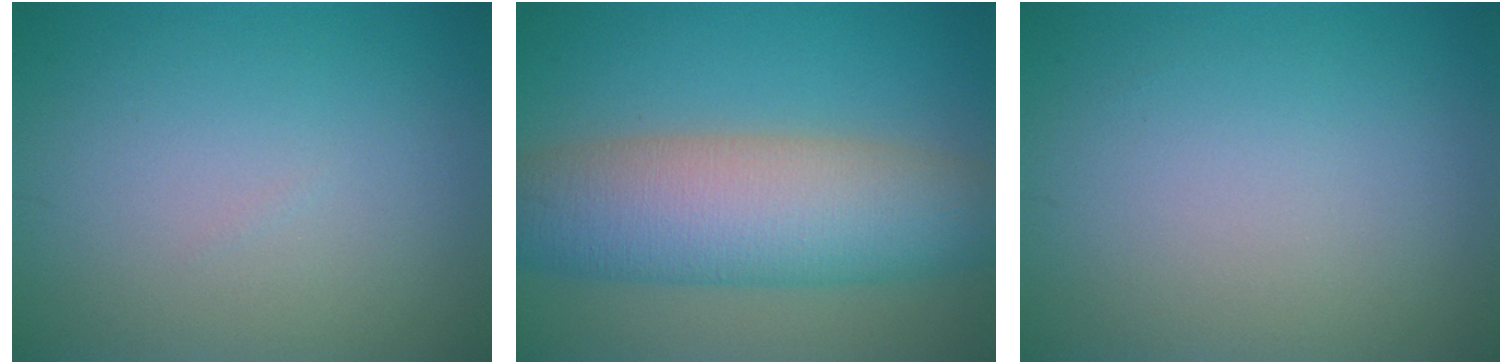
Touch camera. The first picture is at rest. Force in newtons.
{"total": 9.8, "press": 9.8, "slide": 0.1}
{"total": 0.0}